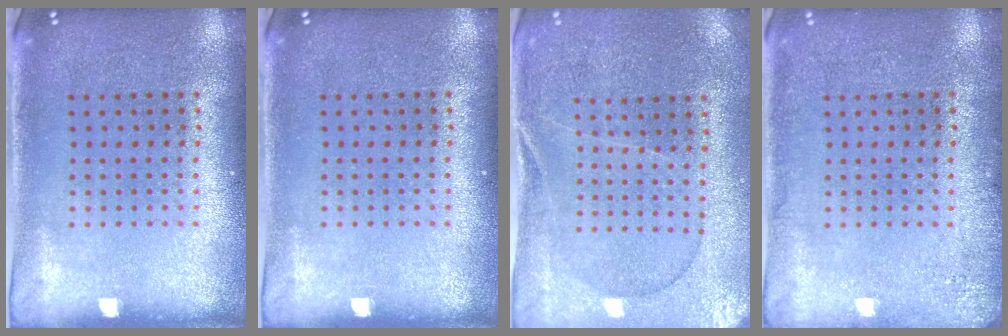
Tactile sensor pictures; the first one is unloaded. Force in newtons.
{"total": 0.0}
{"total": 0.6, "press": 0.5, "slide": 0.3}
{"total": 1.8, "press": 1.8, "slide": 0.3}